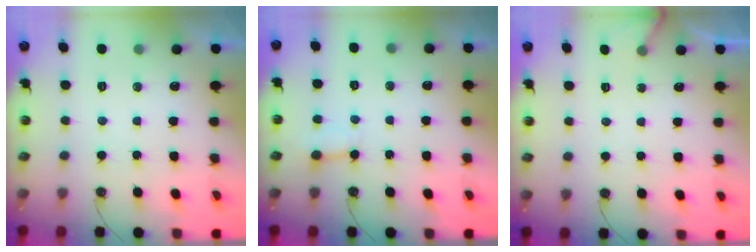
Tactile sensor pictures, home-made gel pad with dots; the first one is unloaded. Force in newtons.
{"total": 4.2, "press": 4.2, "slide": 0.3}
{"total": 4.8, "press": 4.8, "slide": 0.3}